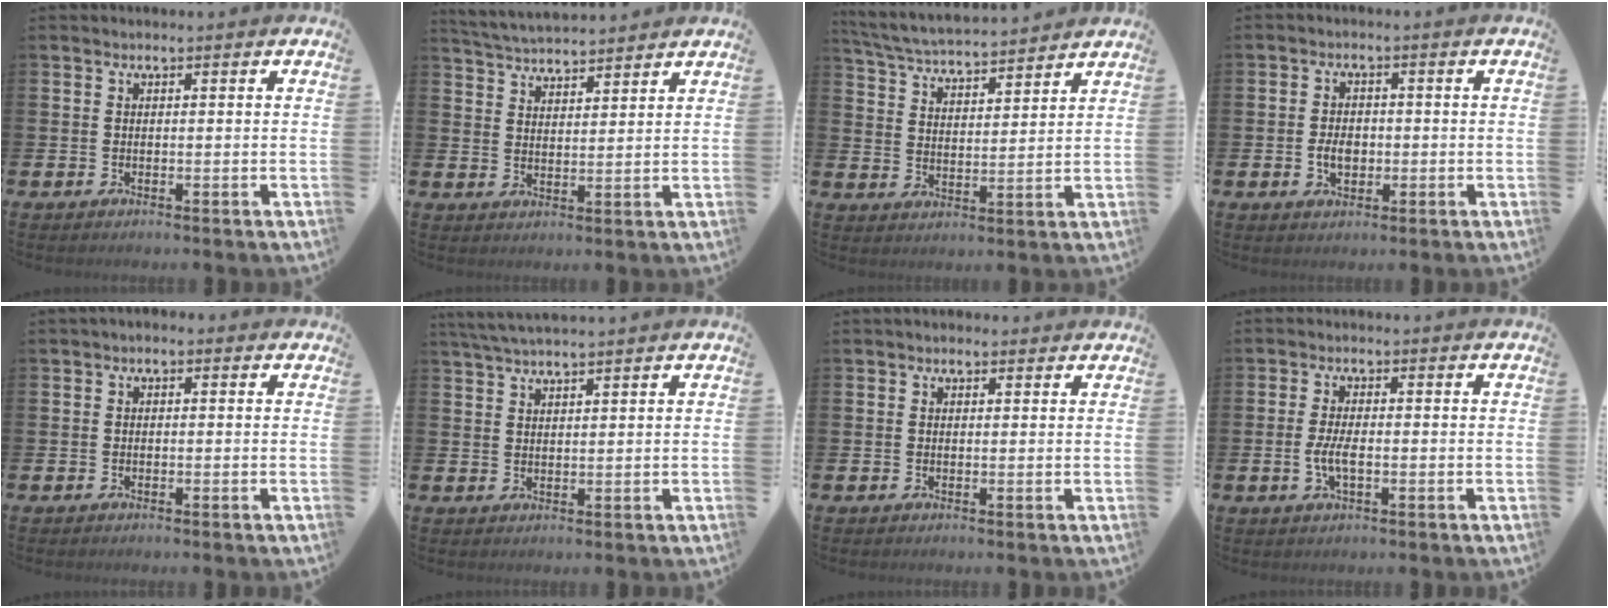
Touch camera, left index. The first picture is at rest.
{"total": 4.5, "force": [4.4, 0.4, -0.1], "torque": [-0.014, -0.025, 0.080]}
{"total": 5.3, "force": [5.2, 0.3, 0.8], "torque": [-0.036, -0.040, 0.090]}
{"total": 3.2, "force": [-0.5, 2.2, 2.2], "torque": [-0.020, -0.005, -0.017]}
{"total": 0.9, "force": [-0.6, 0.5, 0.4], "torque": [-0.014, 0.006, -0.013]}
{"total": 3.2, "force": [3.0, 0.0, 1.2], "torque": [-0.030, -0.003, 0.057]}
{"total": 0.8, "force": [0.5, 0.6, 0.2], "torque": [-0.004, 0.008, 0.008]}
{"total": 3.3, "force": [-0.7, 1.3, 3.0], "torque": [-0.054, -0.002, -0.017]}